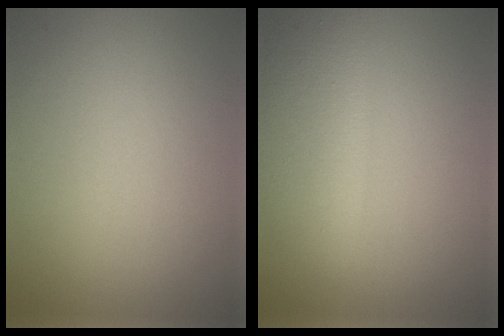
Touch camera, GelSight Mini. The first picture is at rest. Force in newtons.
{"total": 4.4, "press": 4.4, "slide": 0.2}